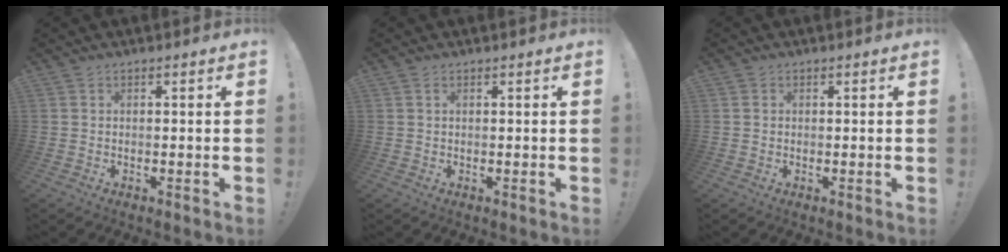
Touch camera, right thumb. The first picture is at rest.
{"total": 0.6, "force": [0.4, 0.1, 0.5], "torque": [-0.013, 0.002, 0.007]}
{"total": 0.9, "force": [0.0, 0.9, 0.1], "torque": [0.003, 0.002, 0.000]}